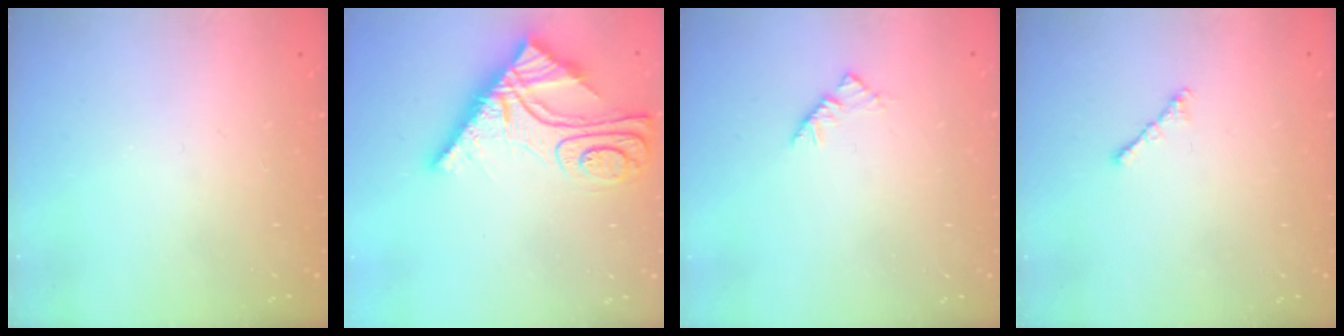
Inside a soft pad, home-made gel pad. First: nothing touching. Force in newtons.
{"total": 13.8, "press": 13.7, "slide": 1.7}
{"total": 2.9, "press": 2.8, "slide": 0.7}
{"total": 1.0, "press": 0.9, "slide": 0.4}